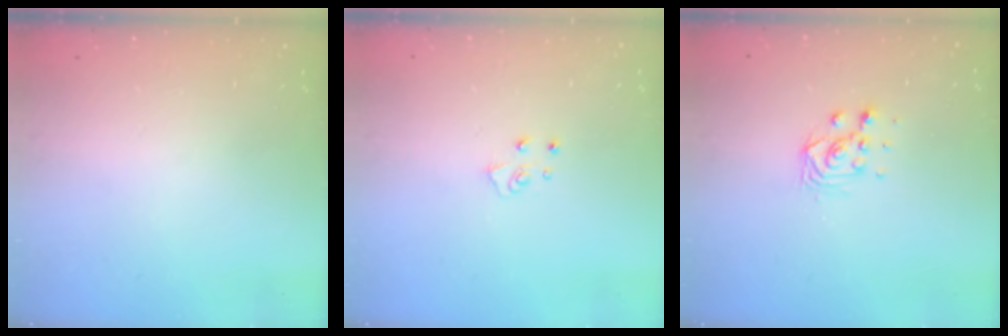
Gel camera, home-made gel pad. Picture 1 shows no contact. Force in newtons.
{"total": 5.1, "press": 5.1, "slide": 0.4}
{"total": 7.3, "press": 7.3, "slide": 0.4}